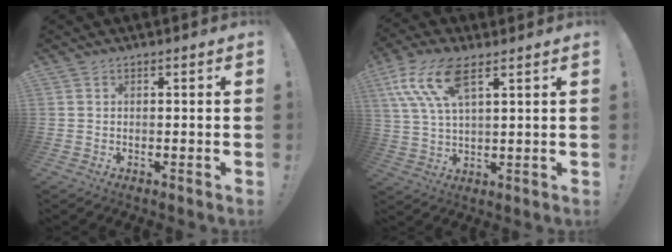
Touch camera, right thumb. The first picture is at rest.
{"total": 12.7, "force": [6.5, 4.9, 9.8], "torque": [-0.209, -0.013, 0.120]}